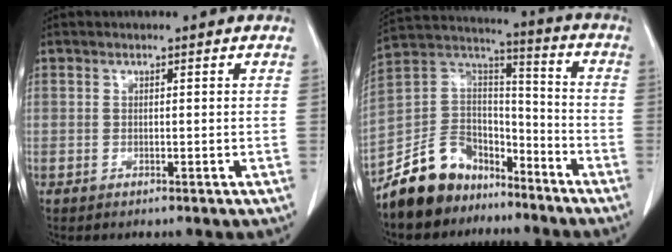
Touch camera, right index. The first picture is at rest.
{"total": 12.7, "force": [-9.6, 7.8, 3.0], "torque": [-0.067, 0.065, -0.173]}